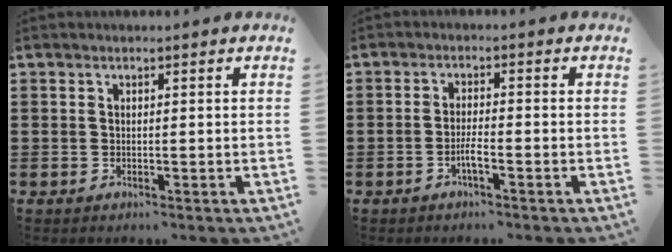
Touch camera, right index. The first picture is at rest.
{"total": 2.7, "force": [-1.4, 0.4, 2.3], "torque": [-0.056, -0.003, -0.029]}